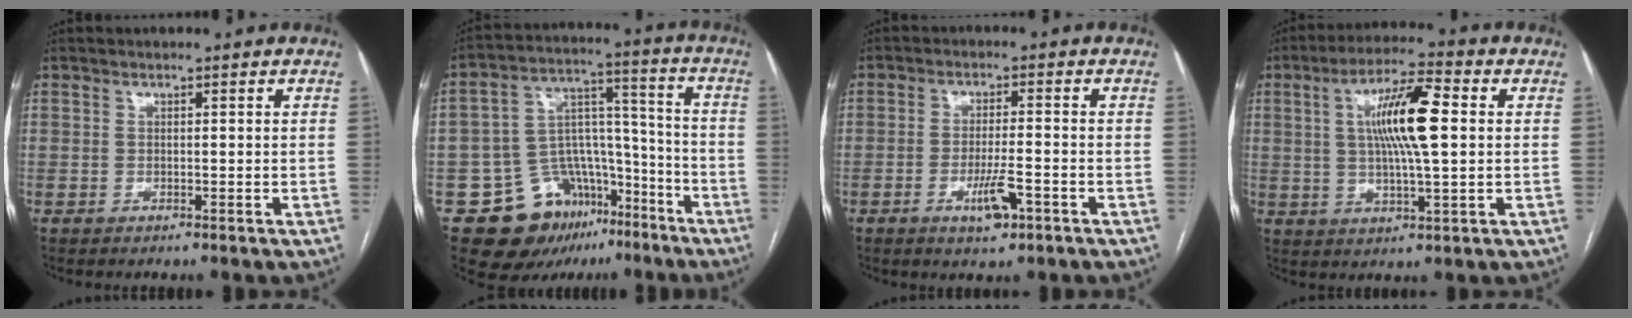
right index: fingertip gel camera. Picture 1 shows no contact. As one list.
[{"total": 15.7, "force": [-9.3, 10.7, 6.7], "torque": [-0.099, 0.072, -0.135]}, {"total": 5.2, "force": [-2.4, 1.0, 4.5], "torque": [-0.084, -0.004, -0.039]}, {"total": 11.4, "force": [1.8, 1.4, 11.2], "torque": [-0.204, 0.011, 0.029]}]